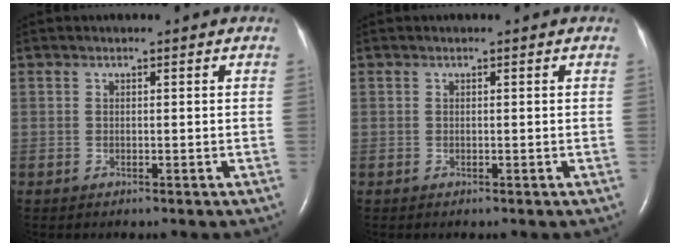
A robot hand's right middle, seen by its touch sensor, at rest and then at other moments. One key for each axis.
{"total": 0.0}